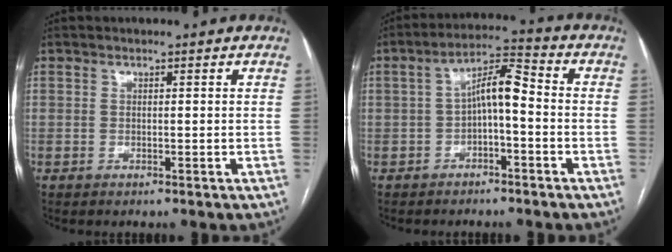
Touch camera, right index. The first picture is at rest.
{"total": 6.9, "force": [-0.9, 2.1, 6.5], "torque": [-0.121, 0.031, -0.017]}